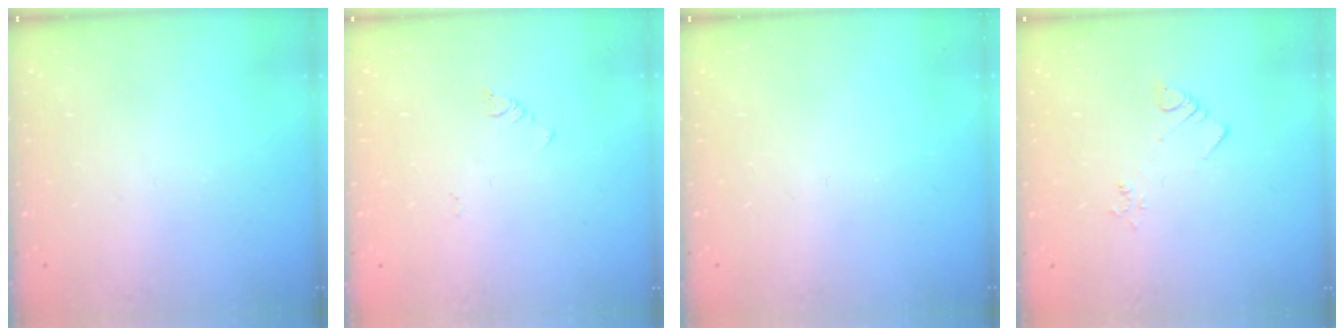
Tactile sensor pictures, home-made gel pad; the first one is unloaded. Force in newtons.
{"total": 1.9, "press": 1.9, "slide": 0.4}
{"total": 0.0}
{"total": 2.4, "press": 2.4, "slide": 0.4}